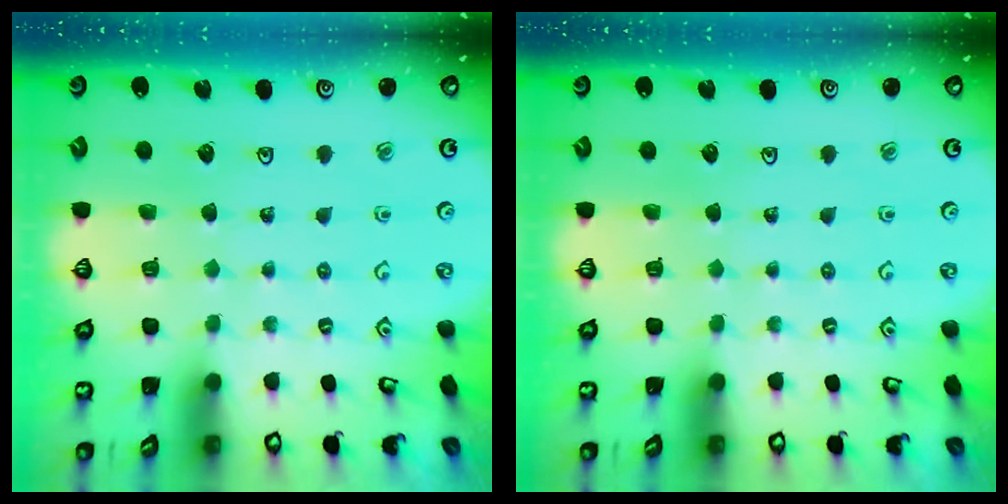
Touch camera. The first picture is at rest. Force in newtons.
{"total": 0.0}